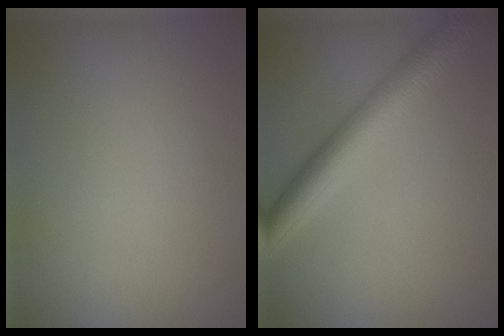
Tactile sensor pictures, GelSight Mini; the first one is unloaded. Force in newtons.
{"total": 6.3, "press": 6.3, "slide": 0.0}